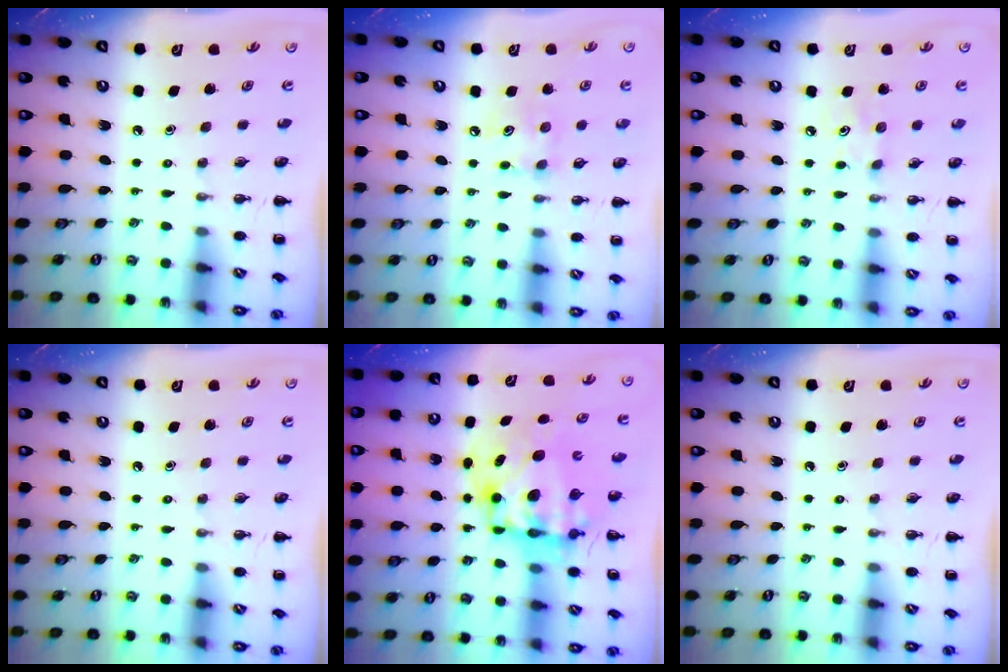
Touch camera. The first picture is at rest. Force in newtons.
{"total": 5.7, "press": 5.6, "slide": 1.0}
{"total": 3.5, "press": 3.4, "slide": 0.9}
{"total": 0.0}
{"total": 12.4, "press": 12.1, "slide": 2.7}
{"total": 0.0}